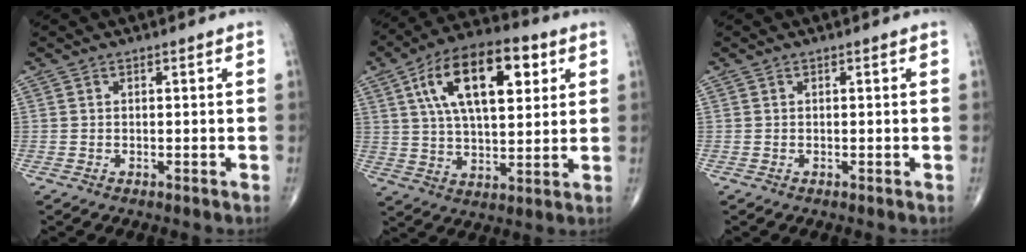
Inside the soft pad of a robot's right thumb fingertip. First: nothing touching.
{"total": 19.4, "force": [6.8, 9.1, 15.7], "torque": [-0.243, -0.001, 0.110]}
{"total": 0.0}